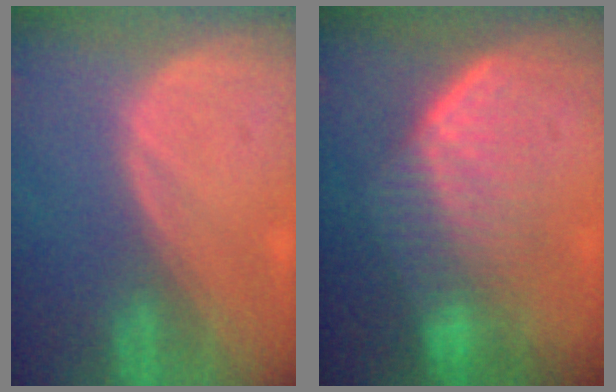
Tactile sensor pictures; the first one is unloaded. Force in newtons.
{"total": 7.4, "press": 7.2, "slide": 1.7}